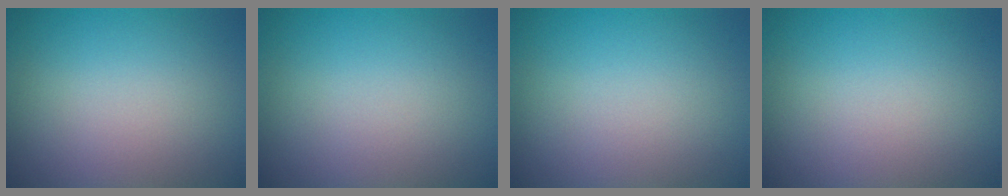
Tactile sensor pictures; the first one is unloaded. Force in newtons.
{"total": 0.0}
{"total": 0.0}
{"total": 0.0}